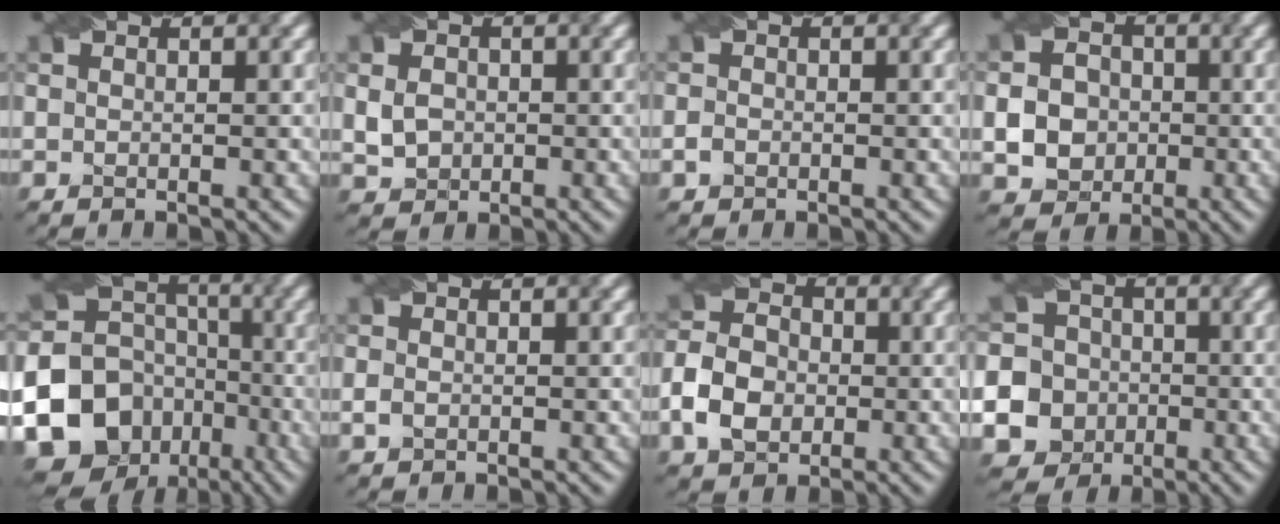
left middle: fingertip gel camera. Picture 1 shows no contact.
{"total": 3.0, "force": [-0.2, 2.6, 1.5], "torque": [-0.035, 0.002, -0.009]}
{"total": 0.8, "force": [-0.7, 0.5, 0.1], "torque": [0.001, -0.002, -0.016]}
{"total": 5.2, "force": [-0.9, 4.7, 2.1], "torque": [-0.031, 0.001, -0.029]}
{"total": 20.0, "force": [-8.8, 16.7, 6.5], "torque": [-0.160, -0.048, -0.166]}
{"total": 0.7, "force": [-0.4, 0.5, 0.3], "torque": [-0.006, -0.003, -0.010]}
{"total": 5.5, "force": [-1.7, 4.2, 3.0], "torque": [-0.063, 0.004, -0.045]}
{"total": 15.7, "force": [-5.7, 14.3, 2.9], "torque": [-0.107, -0.021, -0.120]}